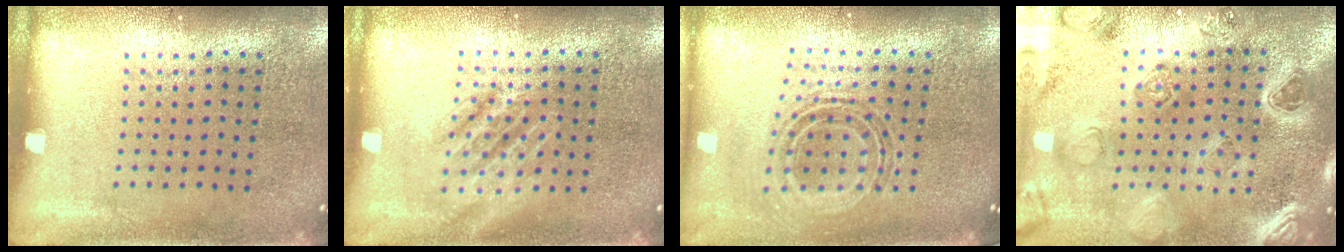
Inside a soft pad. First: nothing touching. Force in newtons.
{"total": 1.2, "press": 1.2, "slide": 0.2}
{"total": 0.8, "press": 0.8, "slide": 0.3}
{"total": 2.4, "press": 2.4, "slide": 0.2}